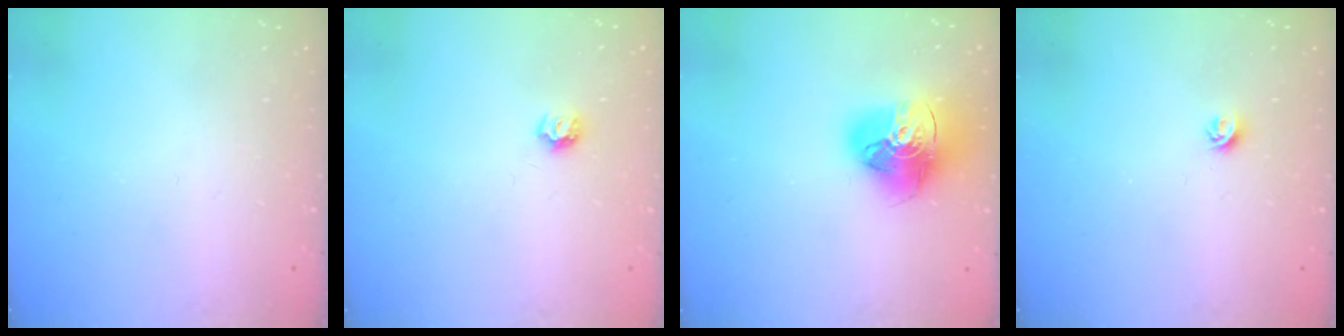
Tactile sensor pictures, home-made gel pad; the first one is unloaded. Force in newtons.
{"total": 5.5, "press": 5.4, "slide": 0.6}
{"total": 18.3, "press": 18.2, "slide": 2.0}
{"total": 4.2, "press": 4.1, "slide": 0.7}